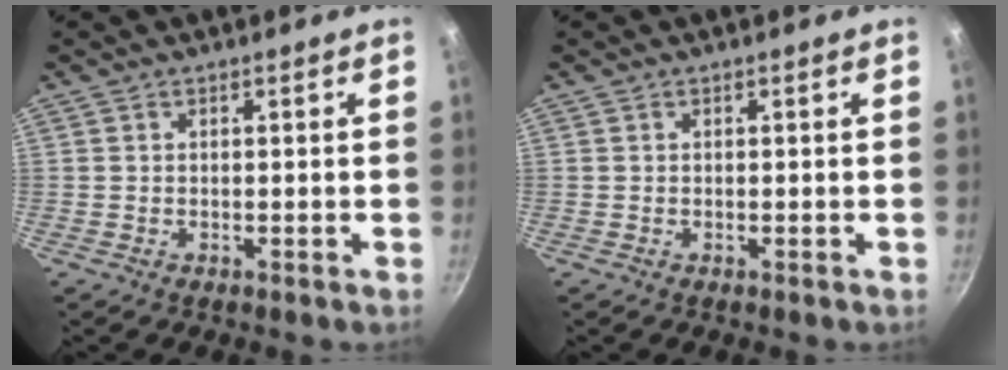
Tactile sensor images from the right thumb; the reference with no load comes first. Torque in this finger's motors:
{"motor_torque": [-0.06, 0.06, 0.01, -0.01, 0.00]}